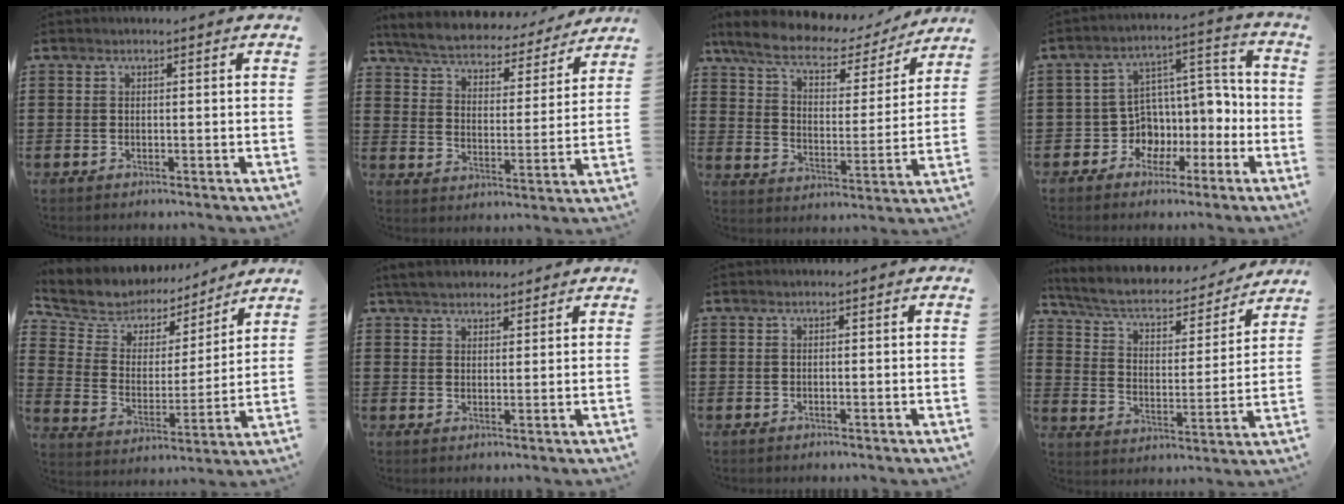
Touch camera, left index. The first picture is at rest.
{"total": 5.2, "force": [5.1, 0.4, 1.1], "torque": [-0.049, -0.039, 0.084]}
{"total": 7.8, "force": [5.9, 2.4, 4.4], "torque": [-0.112, -0.028, 0.099]}
{"total": 6.3, "force": [-1.2, 5.8, 2.2], "torque": [-0.065, -0.016, -0.019]}
{"total": 6.3, "force": [5.4, 3.2, 0.0], "torque": [-0.048, -0.041, 0.094]}
{"total": 3.9, "force": [3.5, 1.2, 1.0], "torque": [-0.032, -0.003, 0.068]}
{"total": 0.0}
{"total": 5.2, "force": [4.1, 1.7, 2.6], "torque": [-0.072, -0.030, 0.064]}